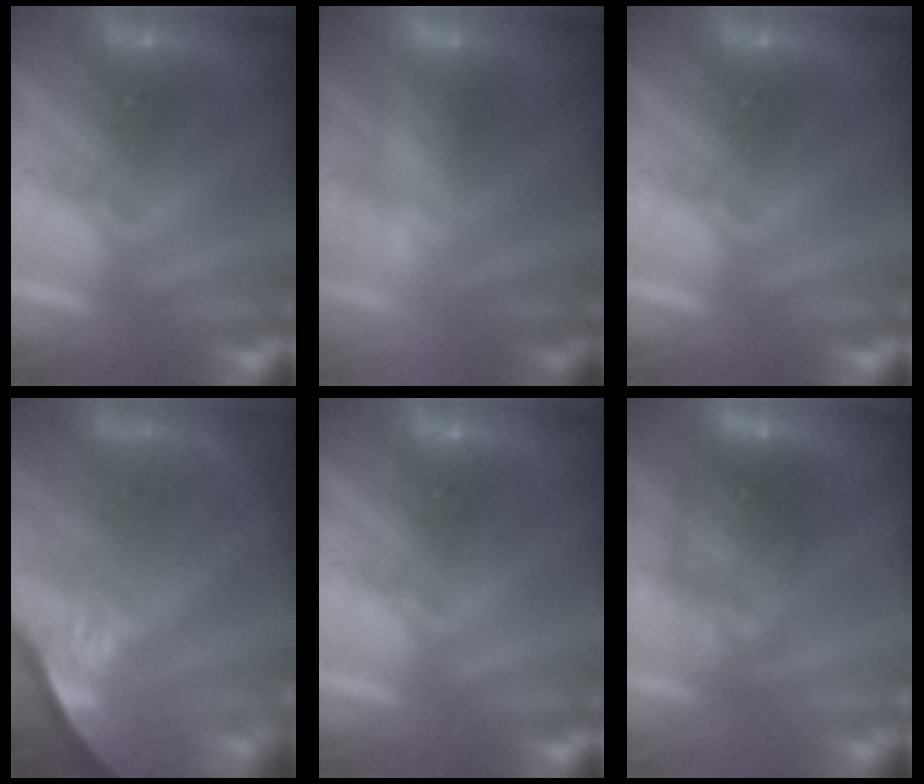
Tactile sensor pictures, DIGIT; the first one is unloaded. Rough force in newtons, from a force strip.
{"total": 2.4}
{"total": 0.0}
{"total": 7.8}
{"total": 0.0}
{"total": 7.1}